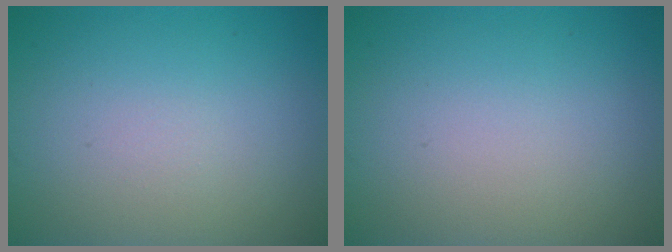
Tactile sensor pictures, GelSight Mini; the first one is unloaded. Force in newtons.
{"total": 0.0}